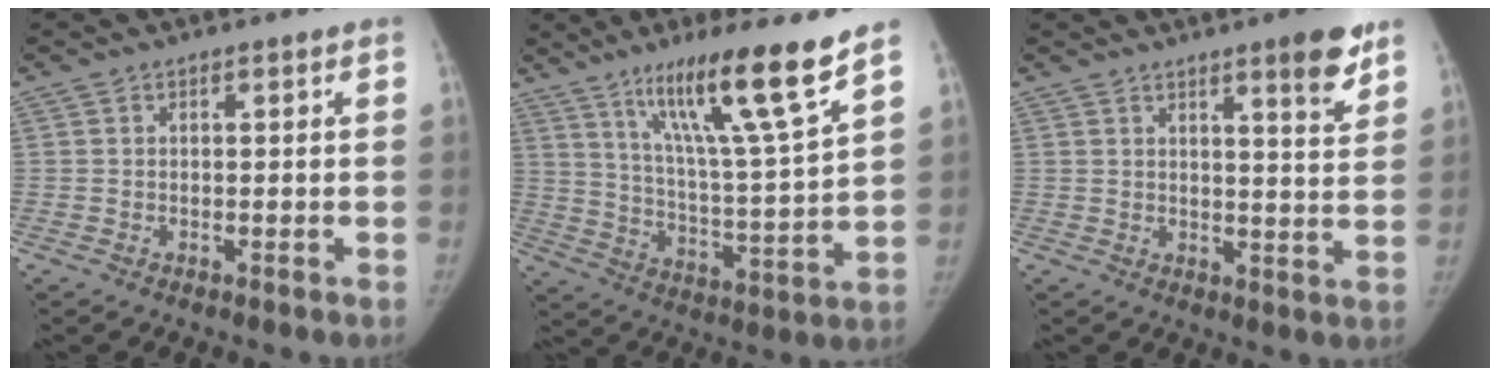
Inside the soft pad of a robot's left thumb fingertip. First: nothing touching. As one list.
[{"total": 17.3, "force": [11.5, 0.1, 13.0], "torque": [-0.201, -0.065, 0.194]}, {"total": 7.7, "force": [5.2, 1.1, 5.6], "torque": [-0.063, -0.035, 0.071]}]